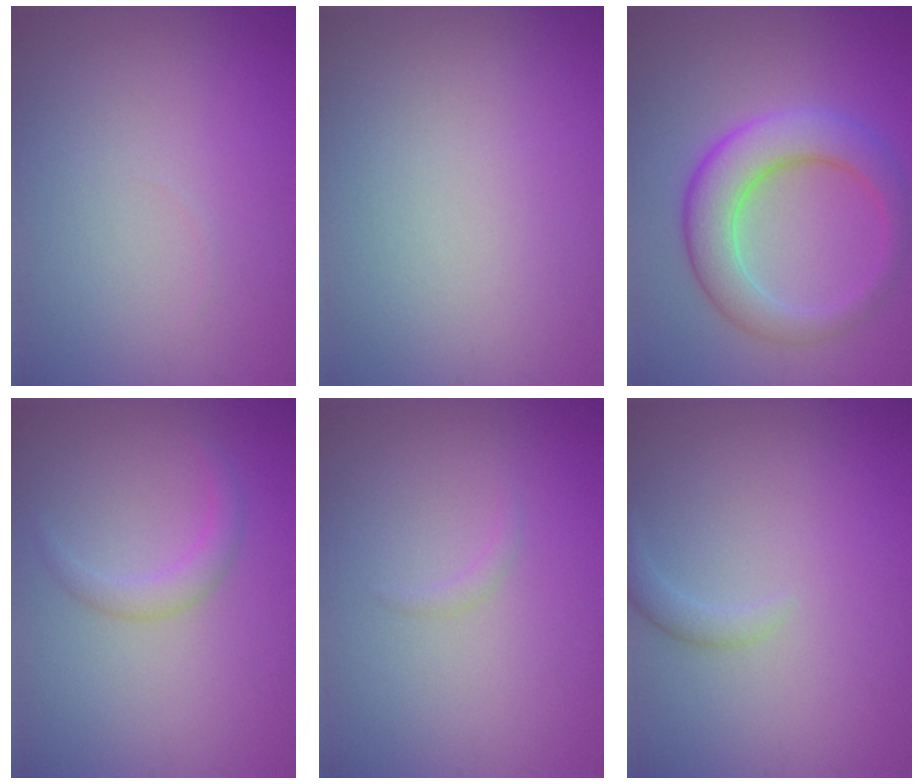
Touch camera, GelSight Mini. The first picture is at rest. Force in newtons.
{"total": 0.0}
{"total": 6.4, "press": 6.4, "slide": 0.1}
{"total": 1.8, "press": 1.8, "slide": 0.1}
{"total": 0.7, "press": 0.6, "slide": 0.1}
{"total": 1.4, "press": 1.4, "slide": 0.1}